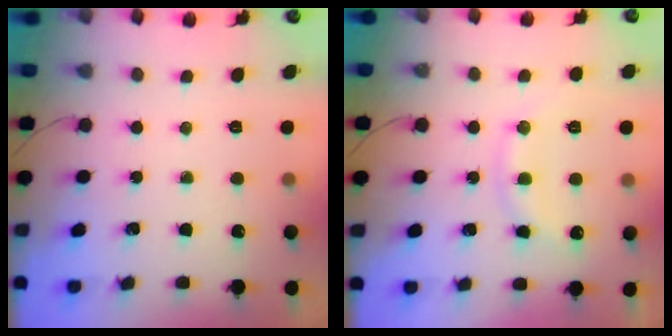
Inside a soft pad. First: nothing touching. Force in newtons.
{"total": 10.2, "press": 10.2, "slide": 0.4}